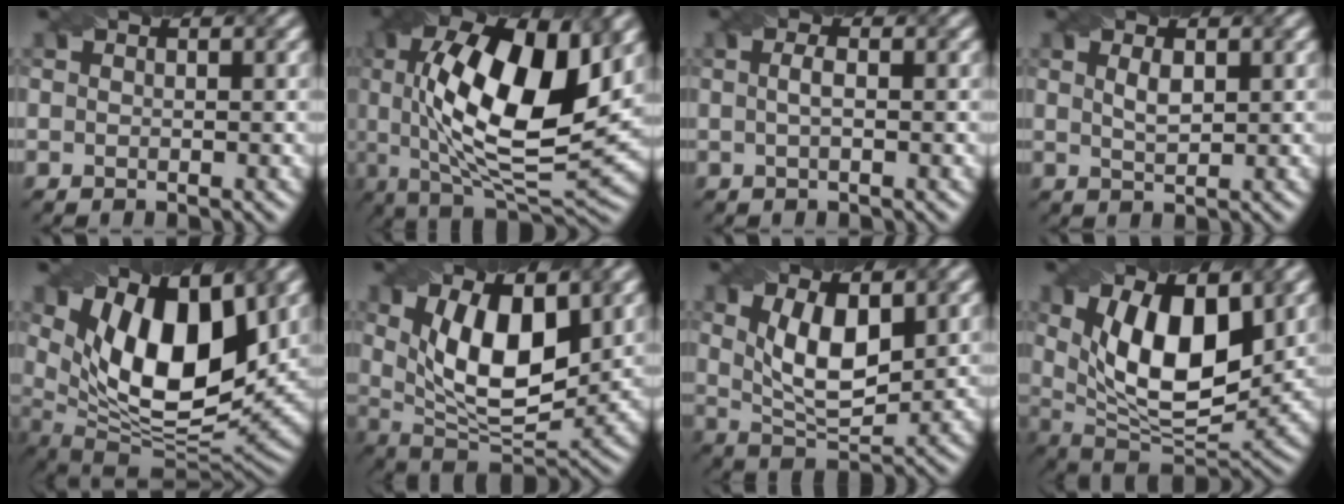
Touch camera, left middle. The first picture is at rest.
{"total": 14.3, "force": [2.7, 5.5, 12.9], "torque": [-0.214, -0.004, 0.043]}
{"total": 1.1, "force": [-0.1, 0.3, 1.1], "torque": [-0.026, 0.004, 0.000]}
{"total": 1.6, "force": [0.7, 0.5, 1.3], "torque": [-0.027, -0.001, 0.016]}
{"total": 13.4, "force": [4.6, 6.1, 11.0], "torque": [-0.179, -0.004, 0.079]}
{"total": 9.6, "force": [2.6, 4.3, 8.2], "torque": [-0.139, -0.008, 0.042]}
{"total": 6.0, "force": [1.7, 2.5, 5.1], "torque": [-0.102, -0.006, 0.038]}
{"total": 11.1, "force": [2.9, 5.1, 9.4], "torque": [-0.153, -0.009, 0.047]}